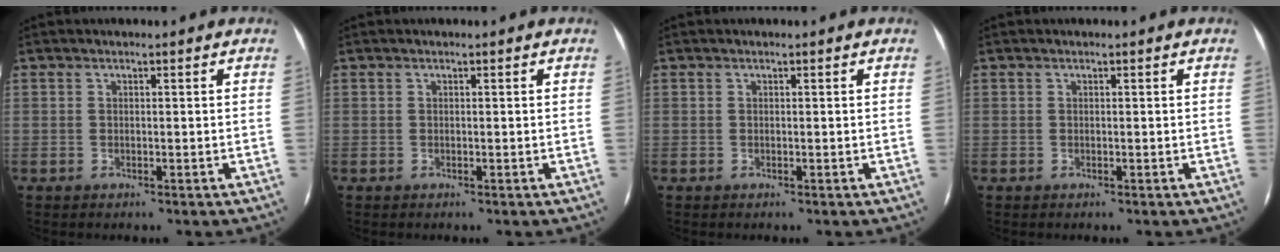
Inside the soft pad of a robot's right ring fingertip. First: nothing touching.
{"total": 0.0}
{"total": 0.0}
{"total": 0.0}